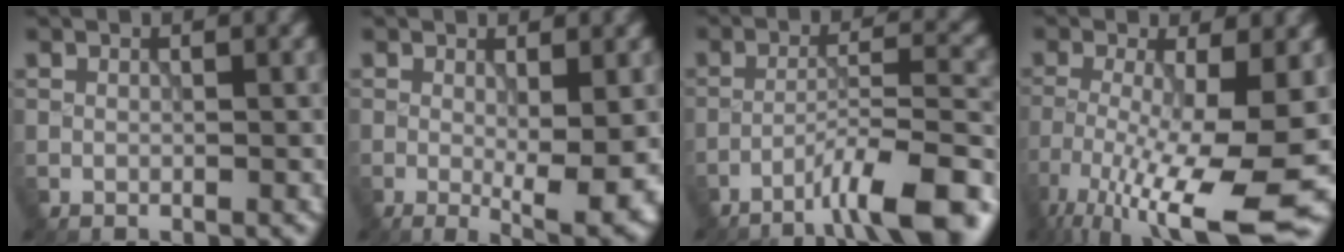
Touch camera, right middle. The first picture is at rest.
{"total": 5.4, "force": [-0.5, 1.4, 5.2], "torque": [-0.078, -0.018, -0.005]}
{"total": 8.3, "force": [-5.4, 1.2, 6.2], "torque": [-0.092, 0.012, -0.089]}
{"total": 12.2, "force": [-5.4, 2.9, 10.6], "torque": [-0.201, -0.028, -0.082]}